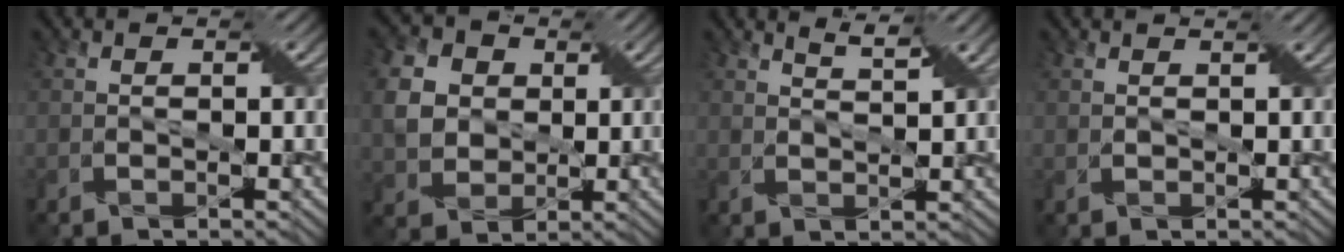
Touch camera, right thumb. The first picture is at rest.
{"total": 7.1, "force": [1.5, 6.0, 3.4], "torque": [-0.106, 0.006, 0.023]}
{"total": 3.0, "force": [2.4, 0.2, 1.7], "torque": [-0.031, -0.001, 0.048]}
{"total": 1.0, "force": [0.9, 0.0, 0.4], "torque": [-0.013, -0.002, 0.014]}